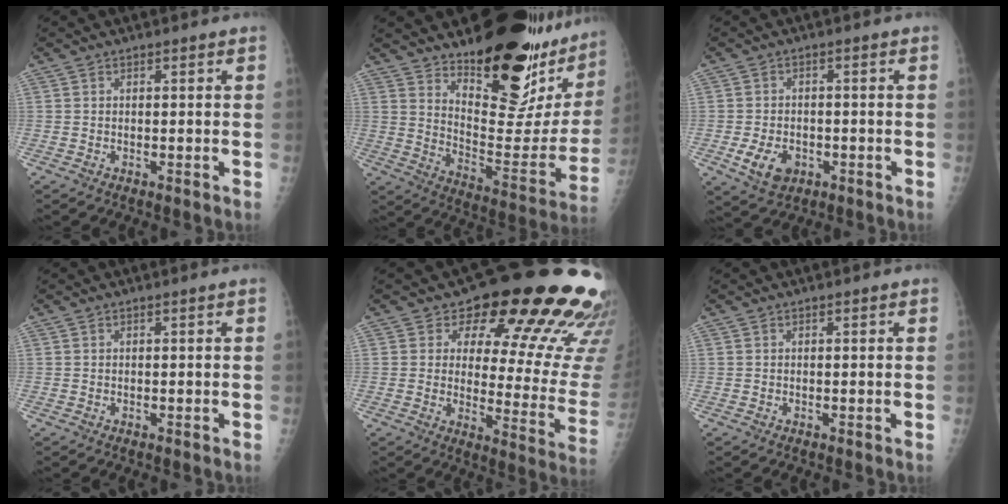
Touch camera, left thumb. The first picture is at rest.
{"total": 27.3, "force": [20.0, 8.7, 16.4], "torque": [-0.207, -0.139, 0.289]}
{"total": 6.5, "force": [-2.3, 4.7, 4.0], "torque": [-0.061, 0.003, -0.033]}
{"total": 0.0}
{"total": 23.0, "force": [15.5, 9.7, 13.9], "torque": [-0.128, -0.085, 0.185]}
{"total": 0.0}